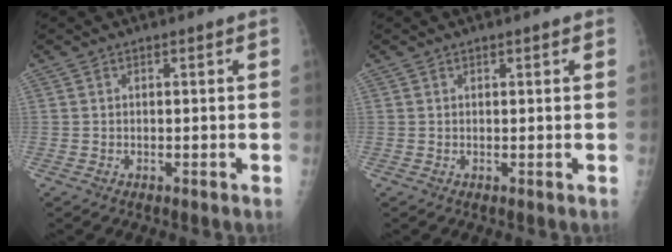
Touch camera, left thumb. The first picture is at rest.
{"total": 0.7, "force": [0.5, 0.3, 0.4], "torque": [-0.004, -0.001, 0.006]}